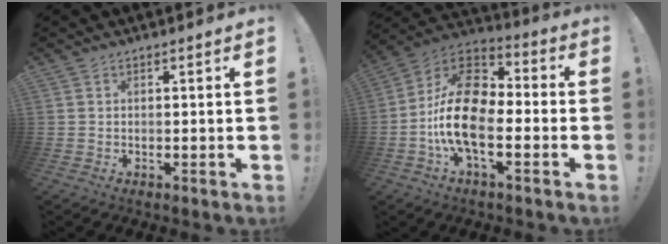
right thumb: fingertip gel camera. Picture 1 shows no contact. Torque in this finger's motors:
{"motor_torque": [1.74, 2.19, 1.74, -0.83, 0.45]}